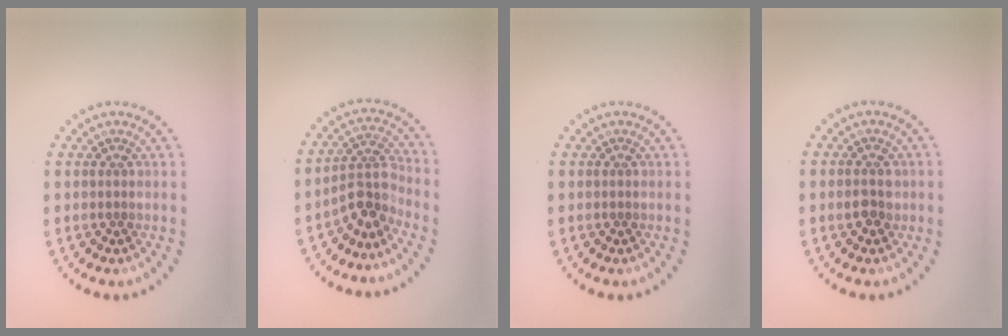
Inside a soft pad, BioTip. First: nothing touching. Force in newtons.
{"total": 3.1, "press": 2.2, "slide": 2.1}
{"total": 0.0}
{"total": 1.9, "press": 1.9, "slide": 0.0}